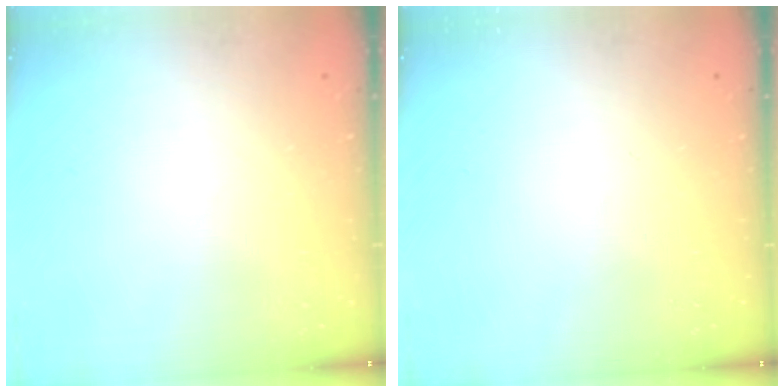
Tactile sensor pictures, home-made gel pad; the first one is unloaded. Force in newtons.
{"total": 0.0}